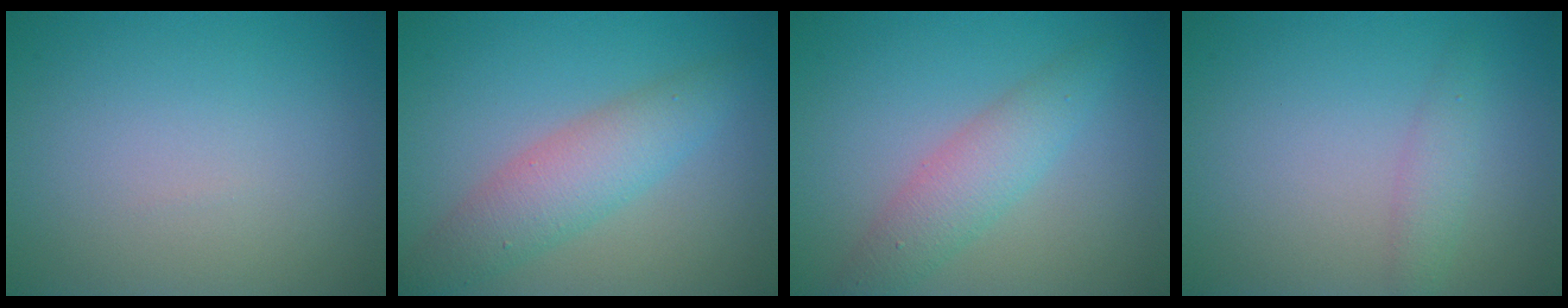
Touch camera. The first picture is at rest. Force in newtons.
{"total": 4.4, "press": 4.4, "slide": 0.2}
{"total": 3.5, "press": 3.5, "slide": 0.1}
{"total": 1.6, "press": 1.6, "slide": 0.1}